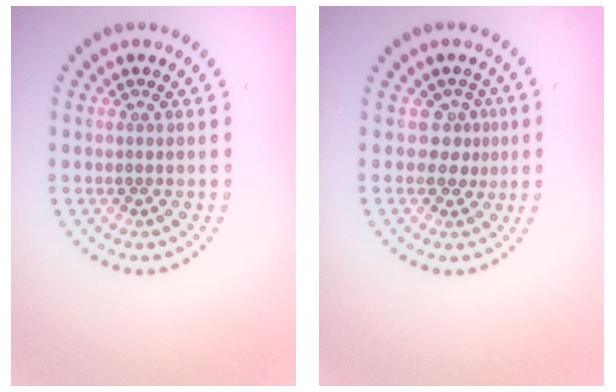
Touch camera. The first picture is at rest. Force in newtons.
{"total": 2.1, "press": 1.4, "slide": 1.6}